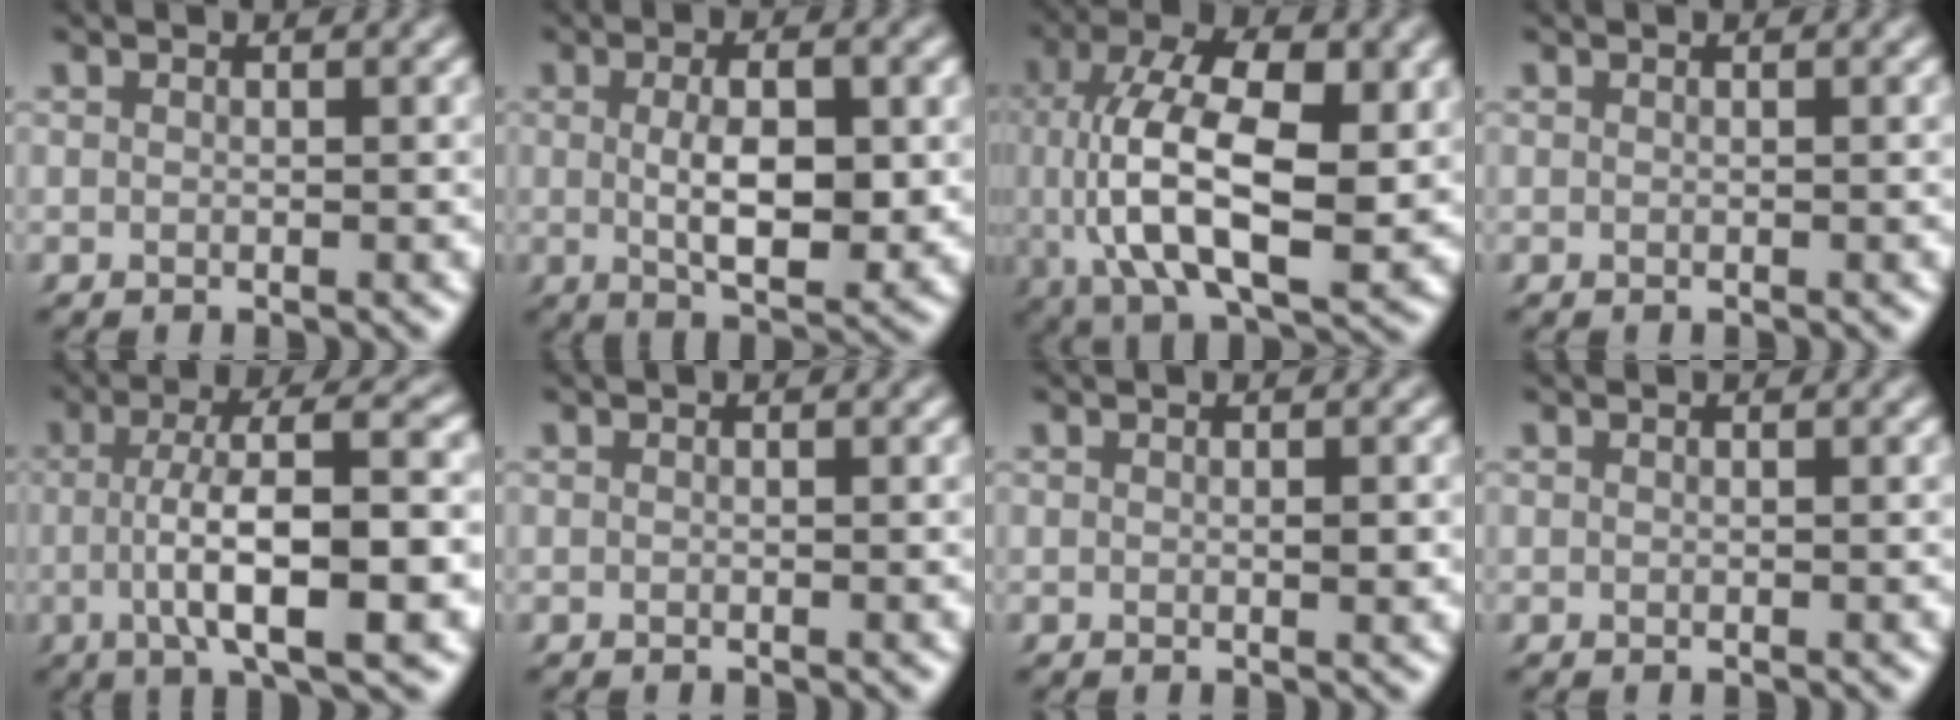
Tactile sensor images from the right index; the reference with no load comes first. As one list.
[{"total": 5.7, "force": [0.2, 2.1, 5.3], "torque": [-0.088, -0.008, 0.007]}, {"total": 11.8, "force": [0.8, 6.3, 10.0], "torque": [-0.184, -0.009, 0.014]}, {"total": 0.0}, {"total": 7.5, "force": [-1.0, 1.7, 7.2], "torque": [-0.119, 0.002, -0.014]}, {"total": 0.0}, {"total": 0.6, "force": [0.3, 0.1, 0.5], "torque": [-0.009, 0.000, 0.003]}, {"total": 0.0}]